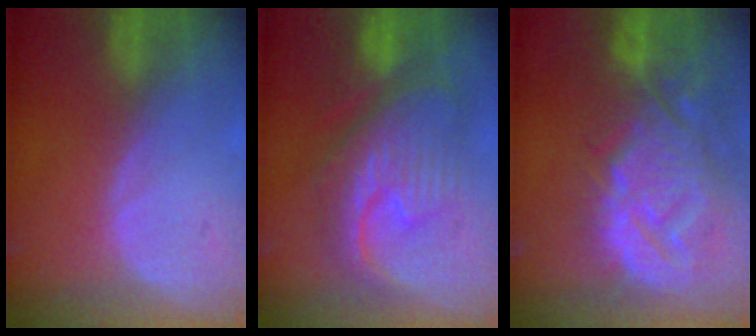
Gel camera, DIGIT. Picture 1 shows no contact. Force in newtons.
{"total": 10.7, "press": 10.7, "slide": 0.9}
{"total": 14.3, "press": 12.3, "slide": 7.4}